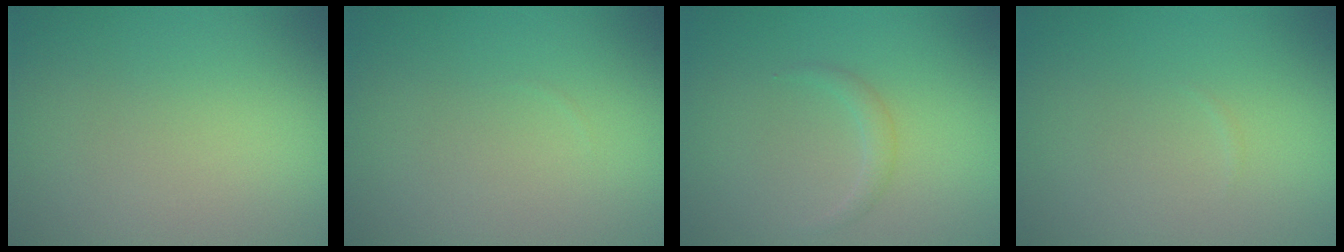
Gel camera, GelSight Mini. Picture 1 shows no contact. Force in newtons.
{"total": 0.0}
{"total": 1.0, "press": 1.0, "slide": 0.2}
{"total": 0.0}